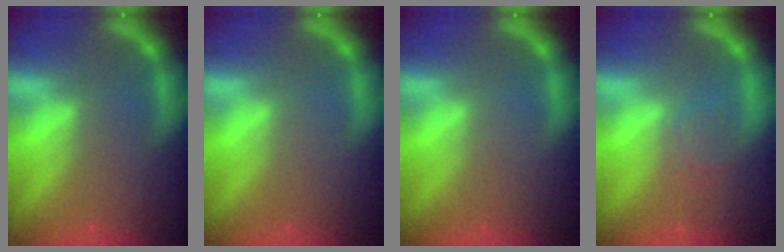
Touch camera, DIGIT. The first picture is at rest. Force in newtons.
{"total": 0.0}
{"total": 0.0}
{"total": 1.9}